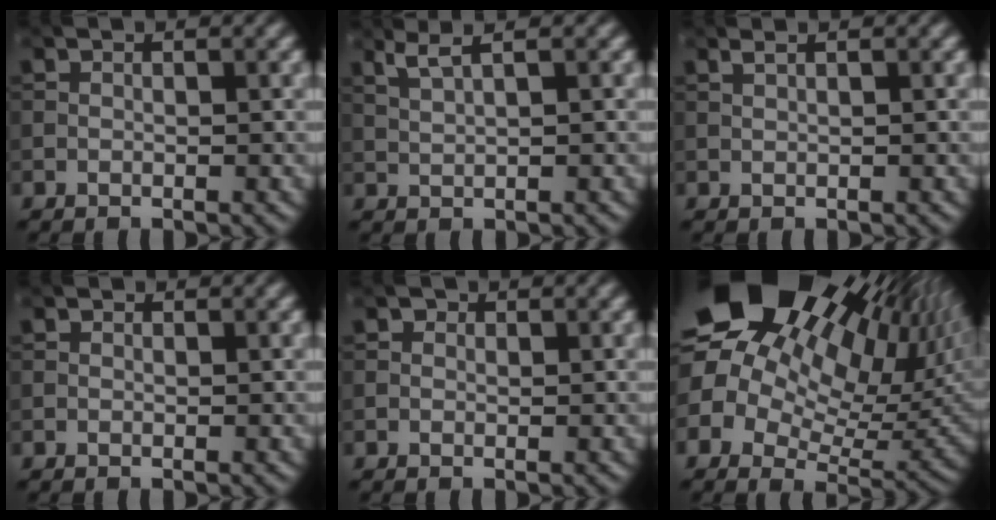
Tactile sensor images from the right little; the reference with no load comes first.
{"total": 2.3, "force": [1.4, 0.5, 1.7], "torque": [-0.033, 0.006, 0.026]}
{"total": 0.7, "force": [0.5, 0.2, 0.4], "torque": [-0.010, 0.001, 0.007]}
{"total": 0.0}
{"total": 0.6, "force": [0.2, 0.5, 0.2], "torque": [0.000, -0.002, 0.001]}
{"total": 22.1, "force": [10.7, 13.5, 13.9], "torque": [-0.270, 0.039, 0.196]}